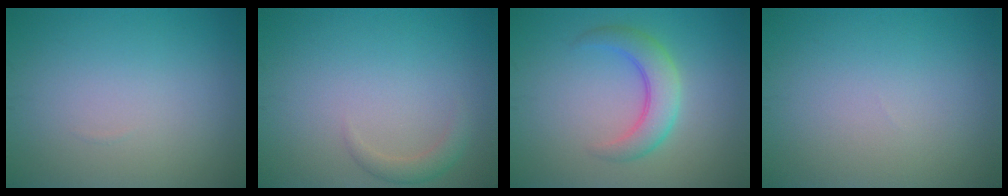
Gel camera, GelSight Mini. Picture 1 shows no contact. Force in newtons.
{"total": 1.5, "press": 1.5, "slide": 0.2}
{"total": 3.8, "press": 3.8, "slide": 0.2}
{"total": 0.0}